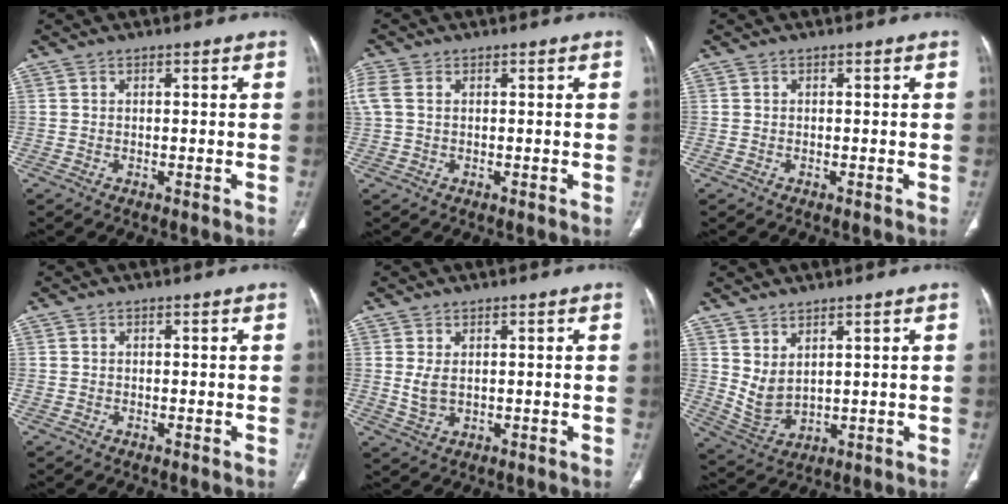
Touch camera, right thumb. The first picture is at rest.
{"total": 3.4, "force": [0.5, 2.3, 2.4], "torque": [-0.086, 0.013, 0.010]}
{"total": 0.0}
{"total": 0.7, "force": [-0.2, 0.7, 0.1], "torque": [0.001, 0.003, -0.003]}
{"total": 3.3, "force": [0.4, 2.1, 2.4], "torque": [-0.047, -0.007, 0.015]}
{"total": 5.8, "force": [2.6, 3.1, 4.2], "torque": [-0.071, -0.025, 0.069]}